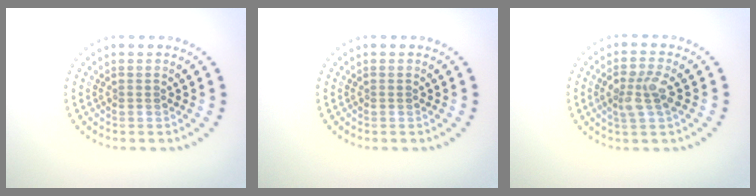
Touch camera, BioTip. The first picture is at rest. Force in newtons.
{"total": 0.0}
{"total": 2.8, "press": 2.8, "slide": 0.7}